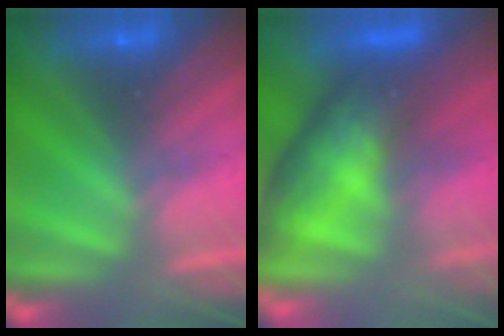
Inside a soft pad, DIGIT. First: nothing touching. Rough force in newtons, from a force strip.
{"total": 7.7}